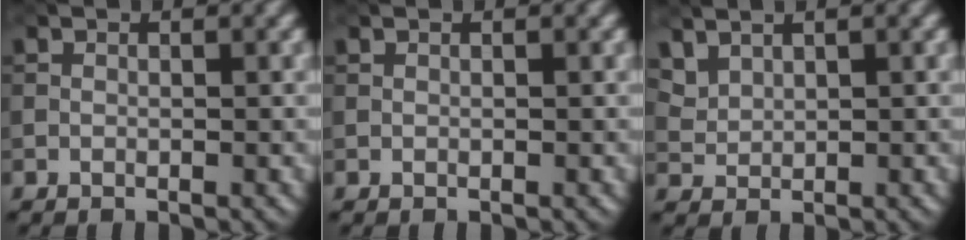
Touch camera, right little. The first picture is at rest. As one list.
[{"total": 0.0}, {"total": 2.4, "force": [2.1, 0.9, 0.7], "torque": [-0.017, 0.005, 0.041]}]